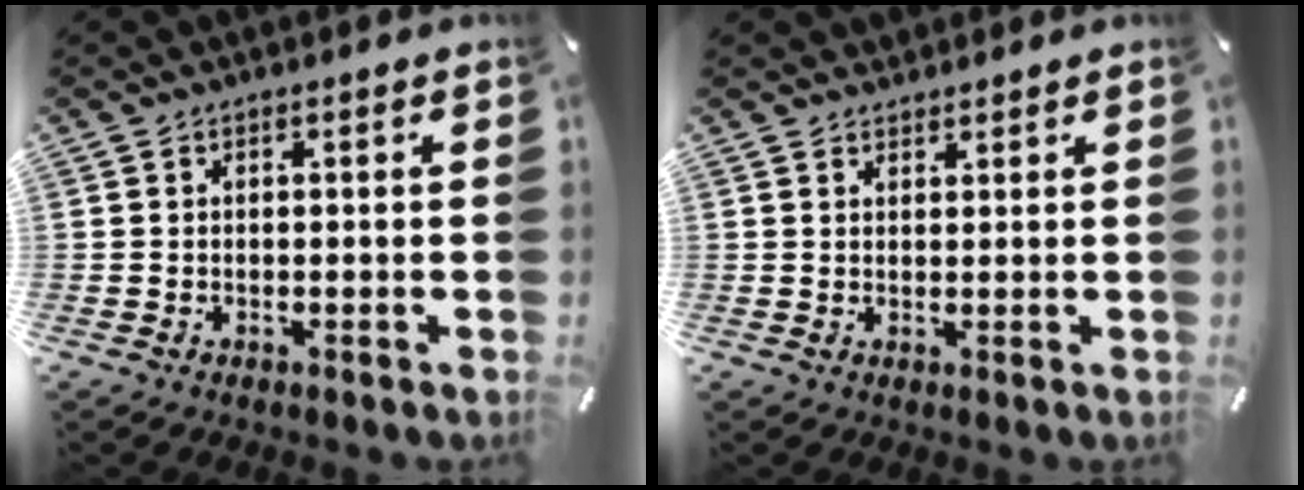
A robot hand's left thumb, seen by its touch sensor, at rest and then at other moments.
{"total": 1.6, "force": [1.4, 0.8, -0.2], "torque": [0.012, -0.003, 0.027]}